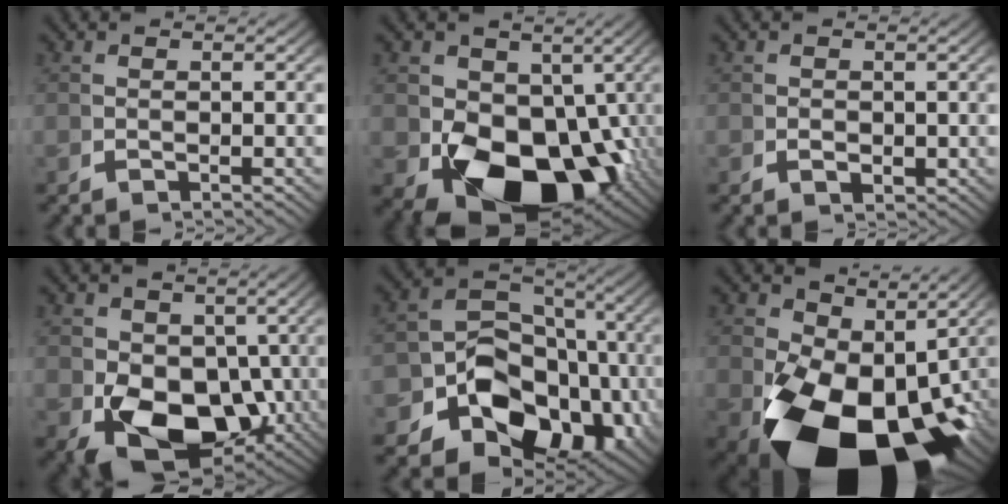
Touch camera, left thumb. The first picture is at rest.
{"total": 18.2, "force": [-3.8, 12.2, 12.9], "torque": [-0.237, -0.101, -0.014]}
{"total": 1.5, "force": [0.0, 1.3, 0.9], "torque": [-0.015, -0.009, 0.002]}
{"total": 13.8, "force": [-3.2, 9.5, 9.6], "torque": [-0.192, -0.091, -0.008]}
{"total": 15.6, "force": [-3.8, 10.9, 10.5], "torque": [-0.178, -0.052, -0.052]}
{"total": 21.9, "force": [-6.1, 12.7, 16.7], "torque": [-0.299, -0.098, -0.048]}